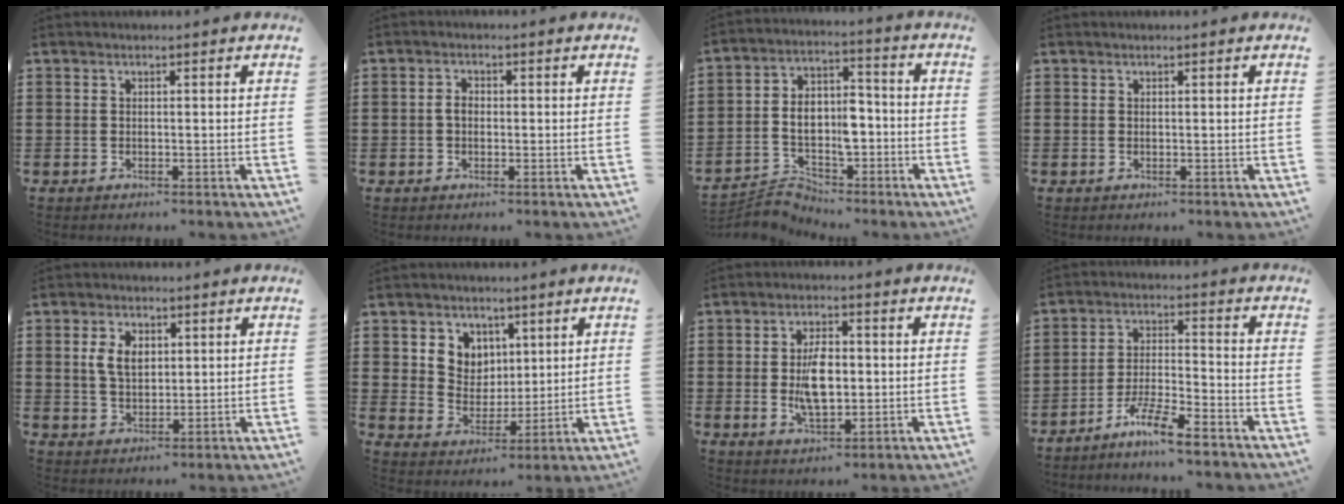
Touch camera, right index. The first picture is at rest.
{"total": 1.9, "force": [-0.2, 1.2, 1.5], "torque": [-0.037, 0.001, -0.008]}
{"total": 8.2, "force": [-3.1, 5.9, 4.7], "torque": [-0.102, 0.026, -0.057]}
{"total": 0.0}
{"total": 4.9, "force": [1.2, 3.1, 3.6], "torque": [-0.086, 0.010, 0.017]}
{"total": 5.4, "force": [2.6, 4.8, 0.4], "torque": [-0.031, 0.002, 0.045]}
{"total": 6.8, "force": [-0.2, 3.5, 5.9], "torque": [-0.114, 0.001, -0.007]}
{"total": 6.7, "force": [-5.5, 0.3, 3.7], "torque": [-0.080, -0.002, -0.107]}